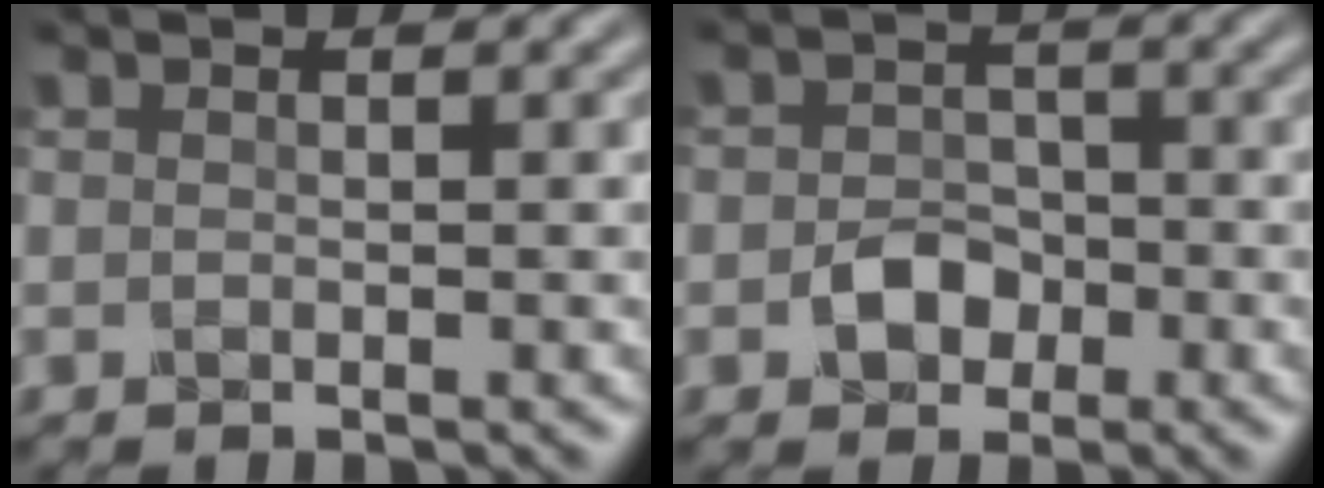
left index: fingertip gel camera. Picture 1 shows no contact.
{"total": 2.3, "force": [-0.8, 1.9, 0.9], "torque": [-0.015, 0.007, -0.019]}